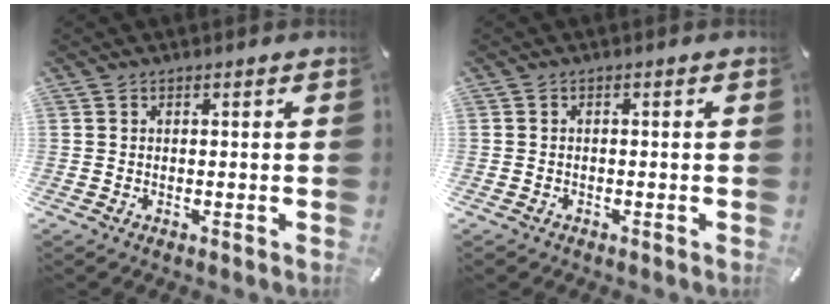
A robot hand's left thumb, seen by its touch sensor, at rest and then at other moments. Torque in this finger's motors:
{"motor_torque": [0.08, -0.12, -0.19, 0.17, -0.01]}